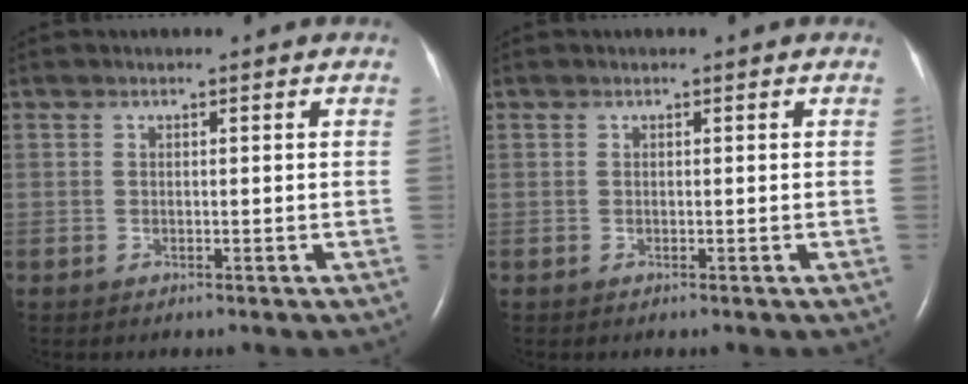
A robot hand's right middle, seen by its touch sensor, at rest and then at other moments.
{"total": 0.0}